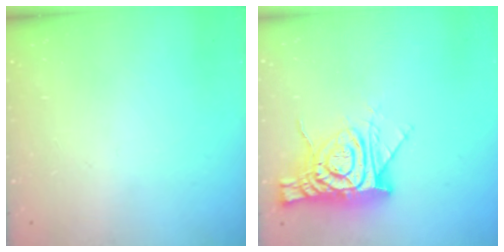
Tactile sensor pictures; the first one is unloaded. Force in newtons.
{"total": 13.0, "press": 13.0, "slide": 1.4}